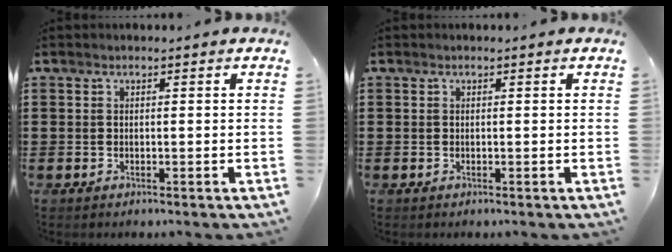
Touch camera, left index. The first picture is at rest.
{"total": 0.0}